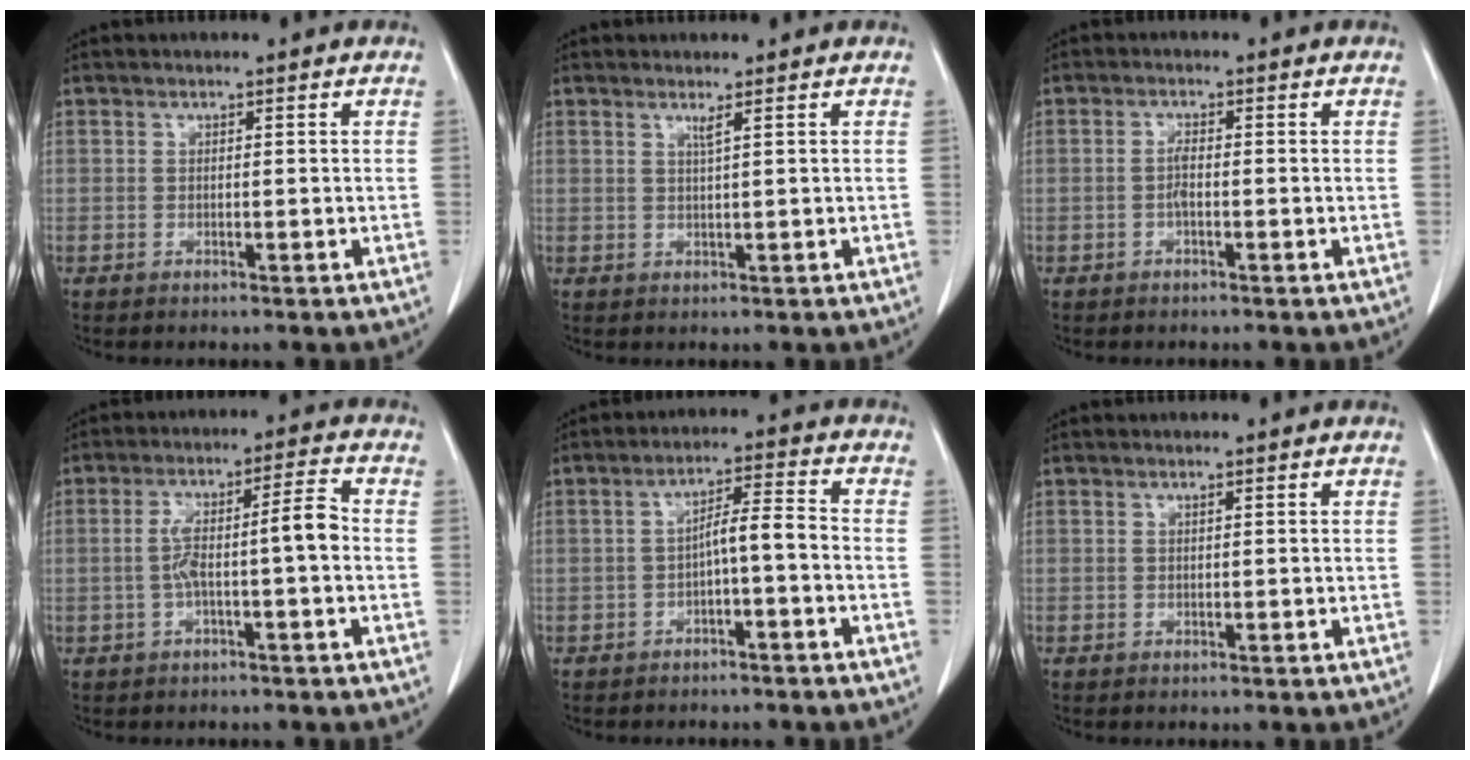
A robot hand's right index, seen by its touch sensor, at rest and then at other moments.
{"total": 1.1, "force": [0.7, -0.4, 0.8], "torque": [-0.023, -0.008, 0.016]}
{"total": 1.5, "force": [-0.4, 0.3, 1.4], "torque": [-0.026, 0.003, -0.008]}
{"total": 6.8, "force": [-0.9, 0.7, 6.8], "torque": [-0.124, 0.032, -0.009]}
{"total": 4.8, "force": [-1.4, 0.7, 4.5], "torque": [-0.076, 0.022, -0.018]}
{"total": 0.0}